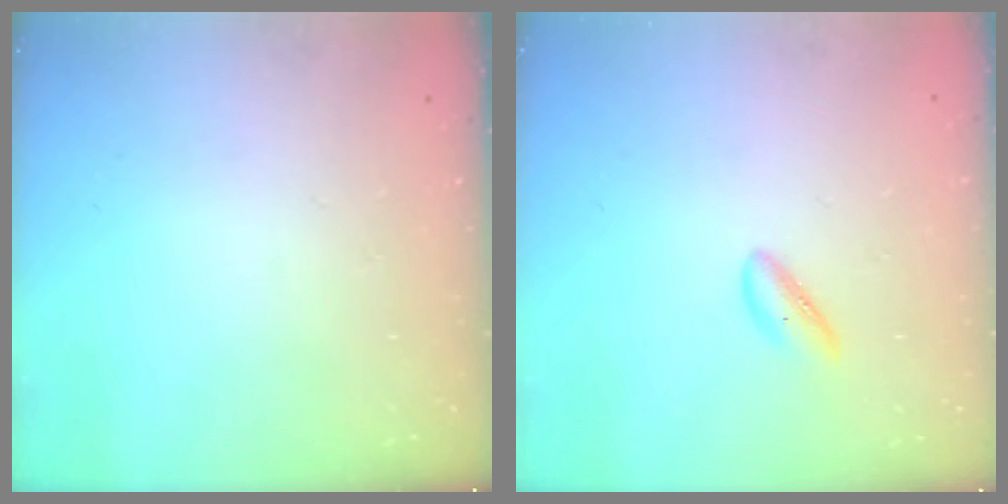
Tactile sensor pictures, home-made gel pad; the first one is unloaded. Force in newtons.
{"total": 5.0, "press": 4.8, "slide": 1.4}